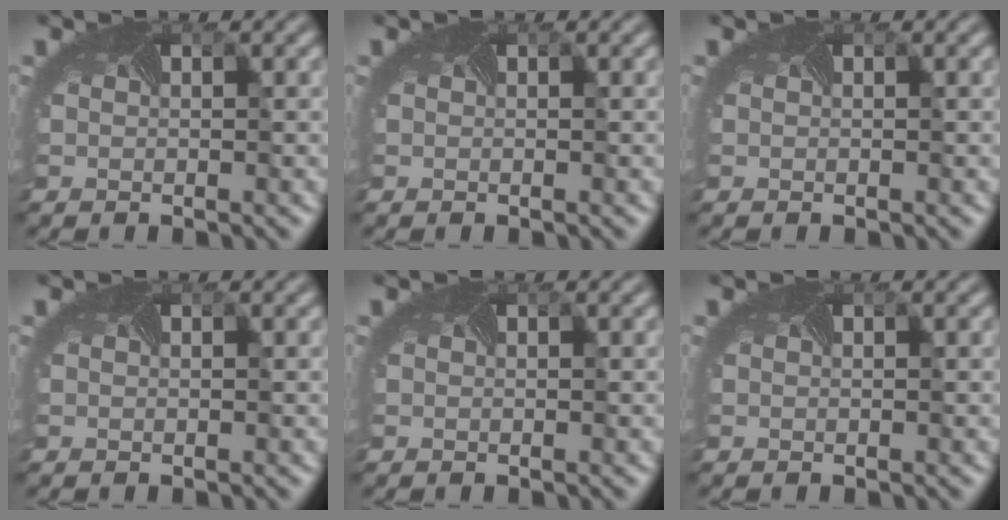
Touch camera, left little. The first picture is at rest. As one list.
[{"total": 0.0}, {"total": 0.0}, {"total": 0.0}, {"total": 0.0}, {"total": 0.0}]